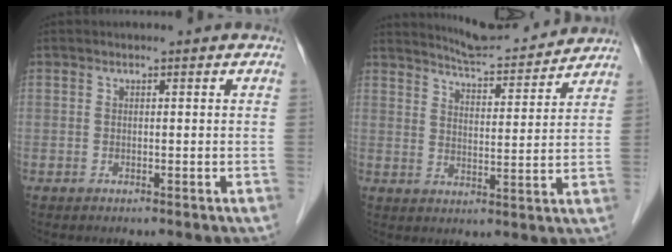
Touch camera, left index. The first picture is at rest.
{"total": 11.2, "force": [10.9, 0.6, 2.6], "torque": [-0.046, 0.006, 0.157]}